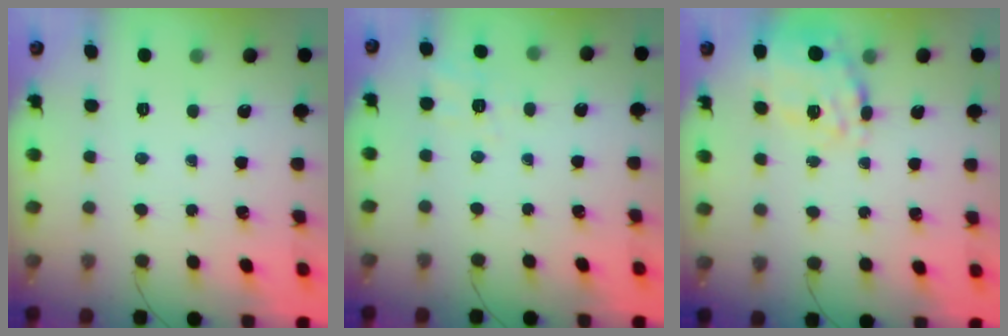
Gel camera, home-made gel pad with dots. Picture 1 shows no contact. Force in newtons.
{"total": 2.4, "press": 1.0, "slide": 2.2}
{"total": 20.3, "press": 19.9, "slide": 4.0}